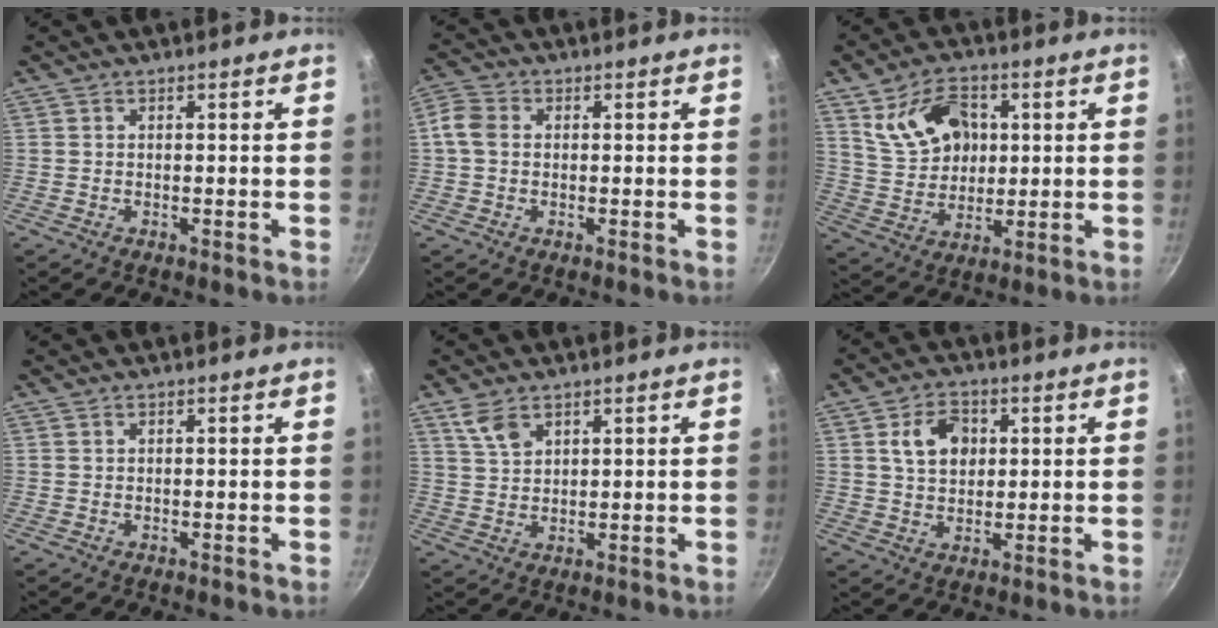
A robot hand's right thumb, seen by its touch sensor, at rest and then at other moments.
{"total": 4.4, "force": [0.1, 3.5, 2.5], "torque": [-0.049, 0.006, -0.012]}
{"total": 12.6, "force": [4.1, 8.9, 7.9], "torque": [-0.112, -0.012, 0.081]}
{"total": 0.0}
{"total": 4.6, "force": [3.0, 2.6, 2.4], "torque": [-0.037, -0.010, 0.064]}
{"total": 7.9, "force": [2.1, 5.7, 5.1], "torque": [-0.067, 0.001, 0.032]}